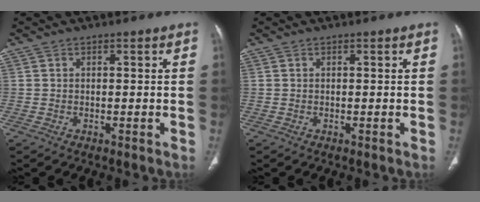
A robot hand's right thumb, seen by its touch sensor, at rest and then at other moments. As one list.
[{"total": 0.0}]